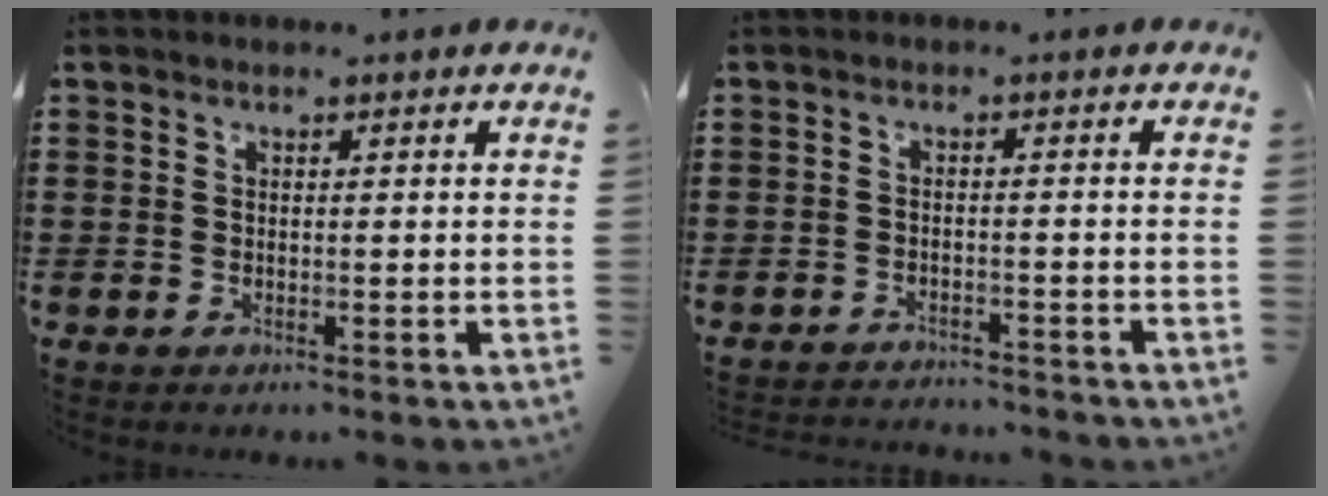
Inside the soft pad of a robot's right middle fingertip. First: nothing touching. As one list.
[{"total": 2.1, "force": [-2.1, 0.1, -0.1], "torque": [-0.007, 0.000, -0.046]}]